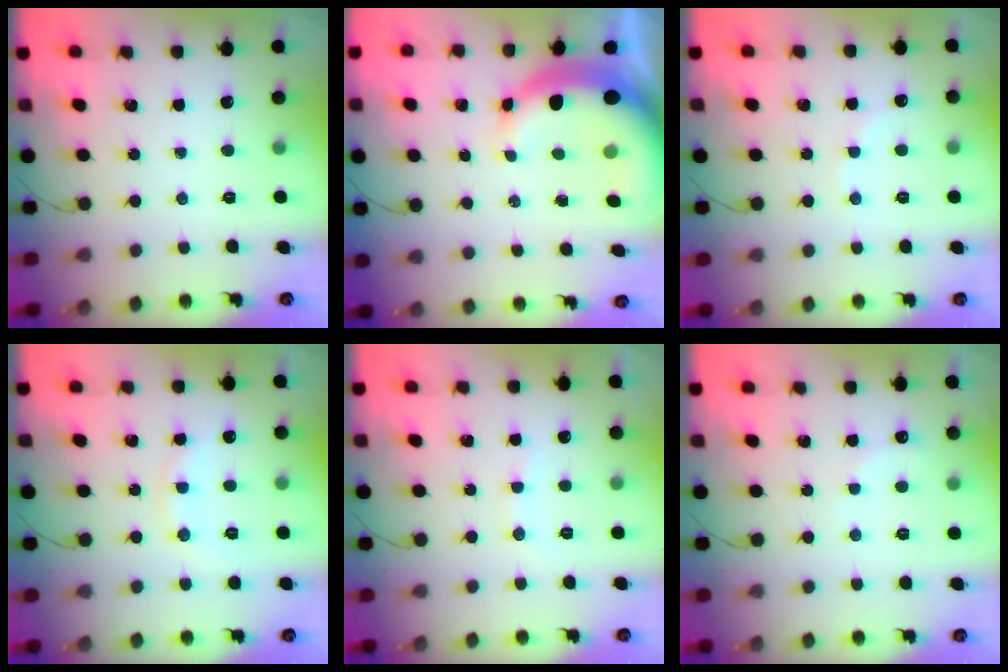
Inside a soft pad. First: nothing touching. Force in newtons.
{"total": 11.2, "press": 10.9, "slide": 2.2}
{"total": 5.9, "press": 5.7, "slide": 1.4}
{"total": 7.8, "press": 7.8, "slide": 0.7}
{"total": 3.5, "press": 3.4, "slide": 0.9}
{"total": 6.5, "press": 6.3, "slide": 1.6}